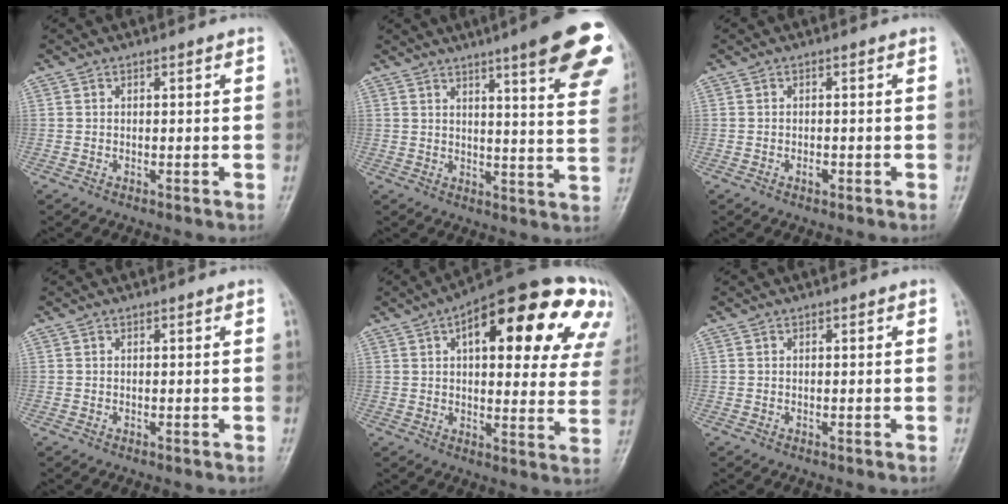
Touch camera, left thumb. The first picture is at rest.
{"total": 19.5, "force": [11.9, 2.9, 15.1], "torque": [-0.172, -0.042, 0.138]}
{"total": 0.9, "force": [-0.6, 0.5, 0.4], "torque": [-0.007, 0.004, -0.009]}
{"total": 0.0}
{"total": 27.0, "force": [11.9, 10.8, 21.6], "torque": [-0.254, 0.019, 0.153]}
{"total": 0.0}